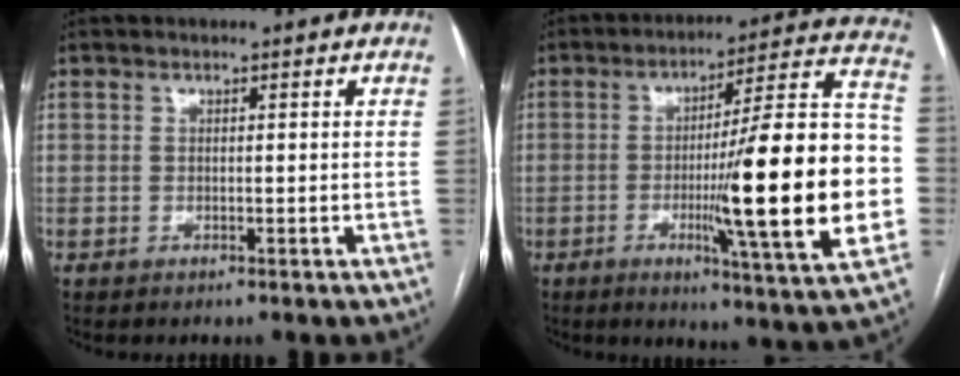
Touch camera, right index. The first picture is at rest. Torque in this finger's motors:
{"motor_torque": [2.14, 0.00, 1.05, 0.21]}